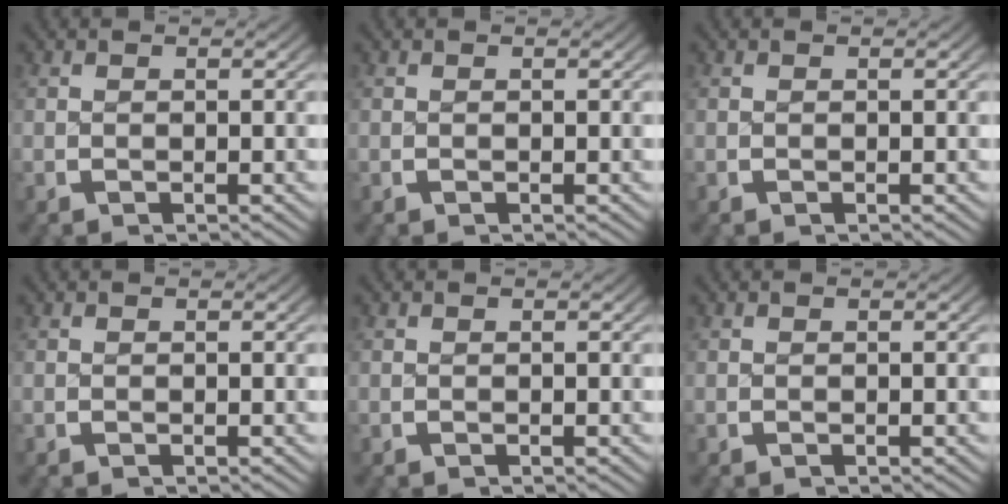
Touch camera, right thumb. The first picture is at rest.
{"total": 0.0}
{"total": 0.0}
{"total": 0.0}
{"total": 0.0}
{"total": 0.0}